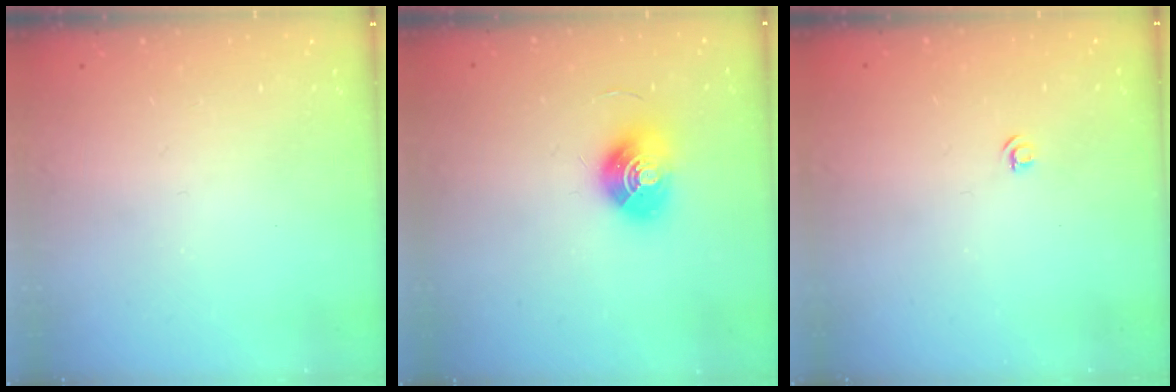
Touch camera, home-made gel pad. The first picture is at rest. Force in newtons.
{"total": 10.3, "press": 10.3, "slide": 0.5}
{"total": 3.5, "press": 3.4, "slide": 0.5}